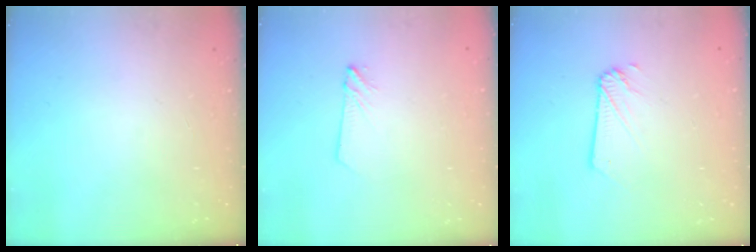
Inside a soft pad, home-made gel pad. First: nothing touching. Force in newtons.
{"total": 2.8, "press": 2.8, "slide": 0.3}
{"total": 1.9, "press": 1.9, "slide": 0.3}